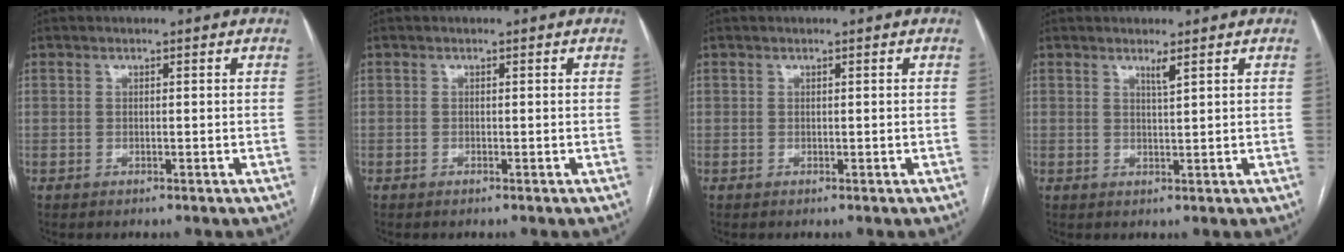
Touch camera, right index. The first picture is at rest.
{"total": 0.0}
{"total": 0.0}
{"total": 1.4, "force": [1.1, -0.3, 0.9], "torque": [-0.018, -0.009, 0.020]}